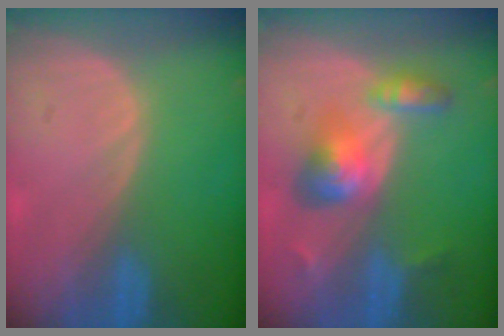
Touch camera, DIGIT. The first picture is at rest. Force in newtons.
{"total": 6.3, "press": 5.8, "slide": 2.5}